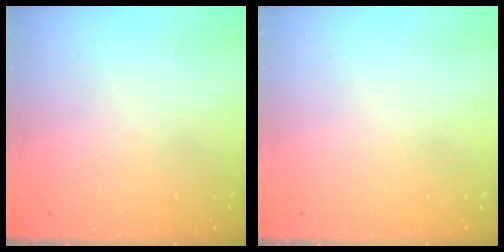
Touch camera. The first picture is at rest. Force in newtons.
{"total": 0.0}